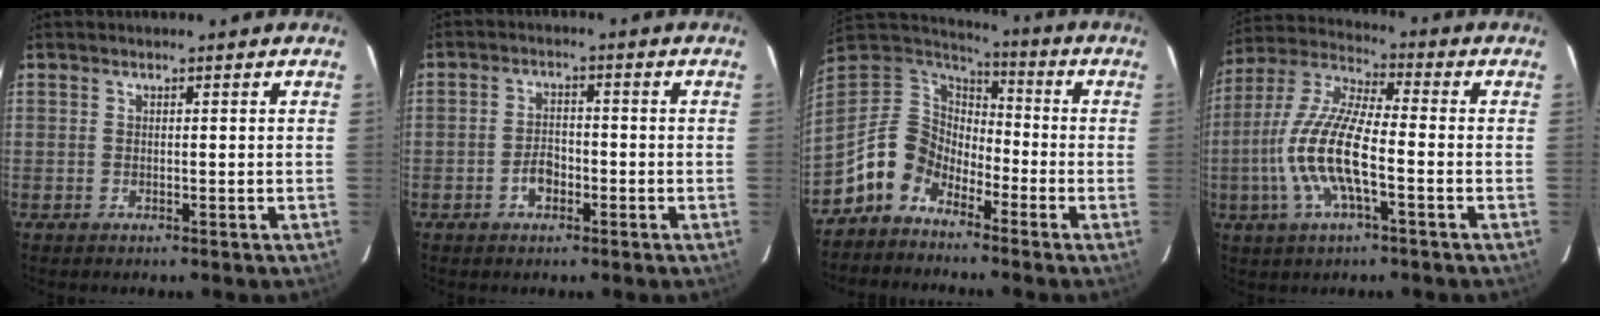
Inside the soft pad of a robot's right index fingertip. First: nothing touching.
{"total": 3.7, "force": [-2.0, 2.3, 2.1], "torque": [-0.043, 0.006, -0.034]}
{"total": 10.7, "force": [-7.2, 7.1, 3.5], "torque": [-0.080, 0.031, -0.146]}
{"total": 14.0, "force": [-3.9, 3.6, 13.0], "torque": [-0.272, -0.002, -0.081]}